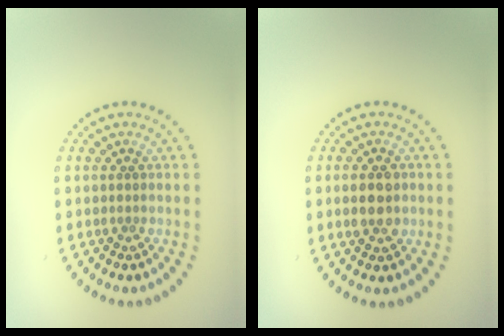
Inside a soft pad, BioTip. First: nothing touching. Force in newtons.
{"total": 2.9, "press": 2.9, "slide": 0.2}